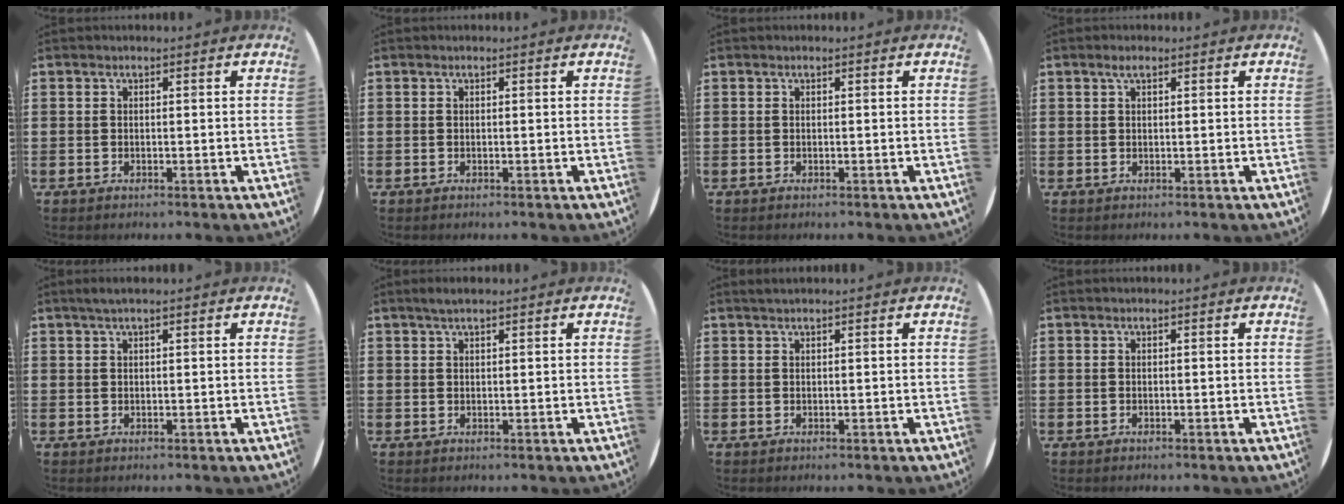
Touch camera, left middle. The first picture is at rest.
{"total": 0.0}
{"total": 0.0}
{"total": 1.3, "force": [0.7, 0.6, 0.9], "torque": [-0.010, 0.001, 0.011]}
{"total": 1.3, "force": [0.9, 0.0, 1.0], "torque": [-0.019, 0.003, 0.015]}
{"total": 1.5, "force": [1.1, 0.3, 1.0], "torque": [-0.020, 0.004, 0.019]}
{"total": 0.5, "force": [0.5, -0.1, 0.2], "torque": [-0.003, 0.000, 0.010]}
{"total": 0.0}